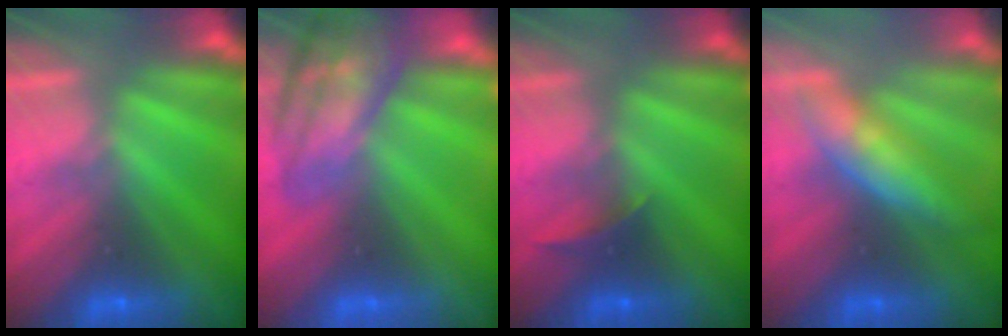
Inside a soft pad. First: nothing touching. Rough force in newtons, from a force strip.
{"total": 8.0}
{"total": 2.2}
{"total": 3.5}